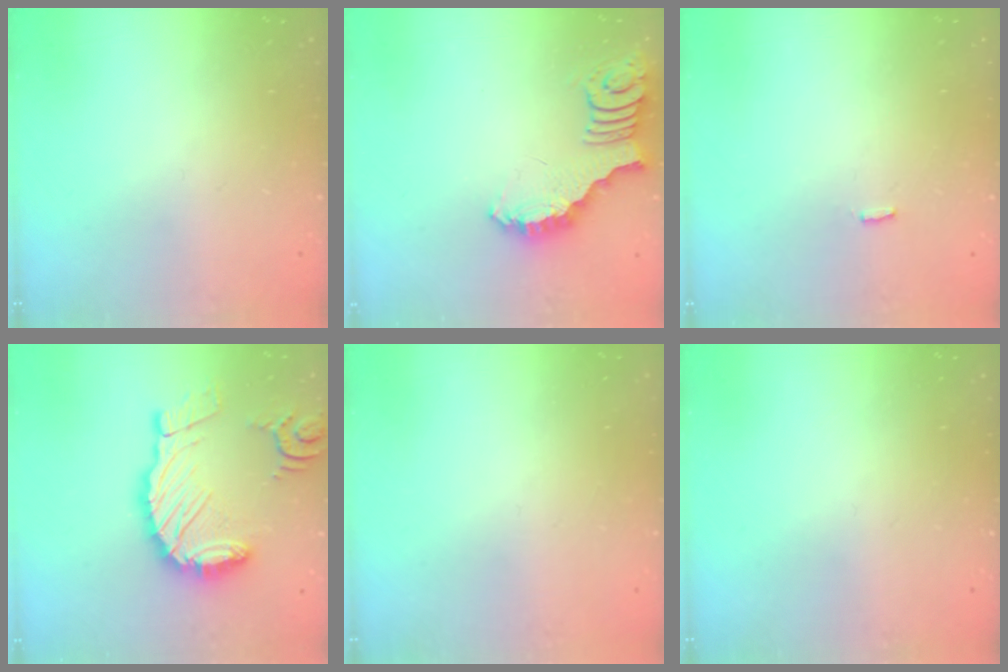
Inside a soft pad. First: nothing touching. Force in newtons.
{"total": 2.6, "press": 2.5, "slide": 0.6}
{"total": 1.3, "press": 1.3, "slide": 0.3}
{"total": 16.9, "press": 16.8, "slide": 2.0}
{"total": 0.0}
{"total": 0.0}